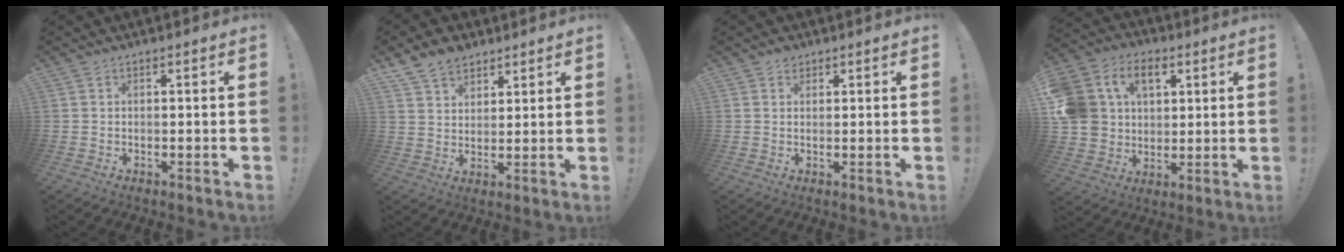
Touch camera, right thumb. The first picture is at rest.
{"total": 8.2, "force": [6.0, 5.1, 2.3], "torque": [-0.047, -0.029, 0.120]}
{"total": 1.8, "force": [1.3, 1.2, 0.4], "torque": [0.002, -0.006, 0.021]}
{"total": 16.3, "force": [5.7, 12.9, 8.0], "torque": [-0.145, -0.023, 0.114]}